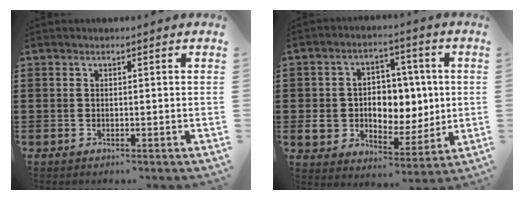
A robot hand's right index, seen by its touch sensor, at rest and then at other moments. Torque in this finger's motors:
{"motor_torque": [2.14, 0.00, 0.39, 0.19]}